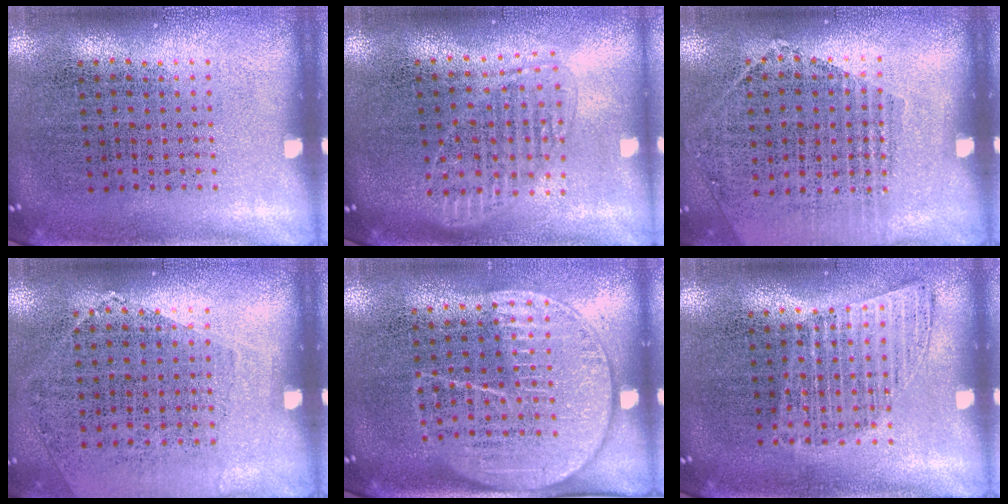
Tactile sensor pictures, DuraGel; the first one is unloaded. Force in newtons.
{"total": 1.6, "press": 1.4, "slide": 0.8}
{"total": 1.2, "press": 1.0, "slide": 0.5}
{"total": 1.1, "press": 0.9, "slide": 0.7}
{"total": 1.8, "press": 1.5, "slide": 1.0}
{"total": 0.9, "press": 0.9, "slide": 0.3}